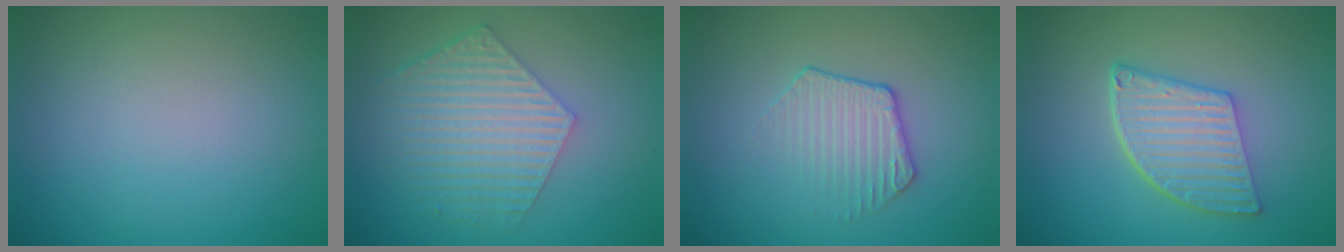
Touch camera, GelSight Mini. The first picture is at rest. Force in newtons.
{"total": 5.7, "press": 4.3, "slide": 3.8}
{"total": 2.3, "press": 1.8, "slide": 1.4}
{"total": 5.5, "press": 4.1, "slide": 3.7}